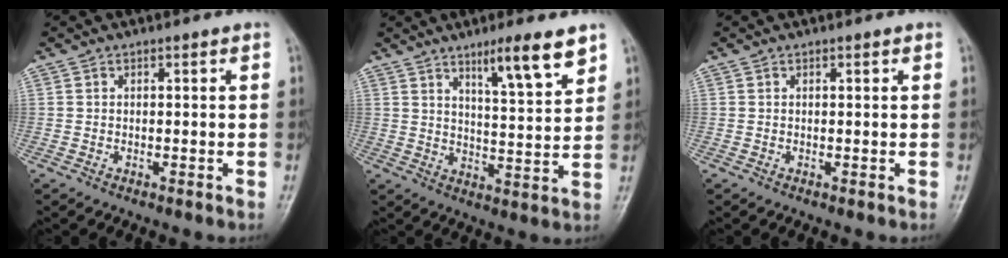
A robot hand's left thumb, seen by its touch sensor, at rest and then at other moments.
{"total": 9.6, "force": [6.3, 1.1, 7.1], "torque": [-0.101, -0.040, 0.103]}
{"total": 0.0}